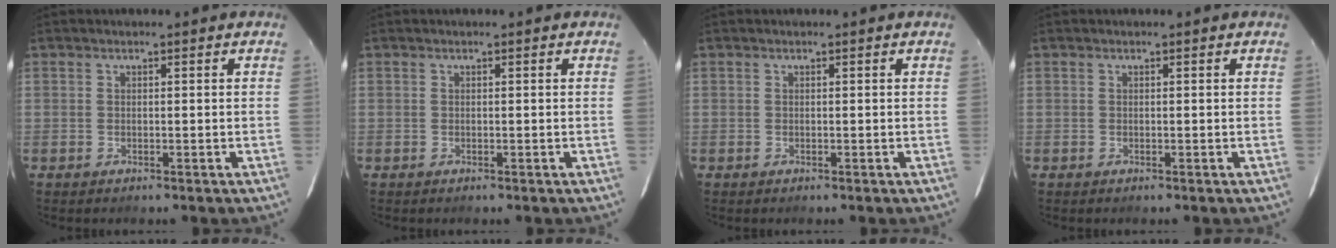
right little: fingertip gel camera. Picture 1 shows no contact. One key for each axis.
{"total": 0.0}
{"total": 0.0}
{"total": 0.0}